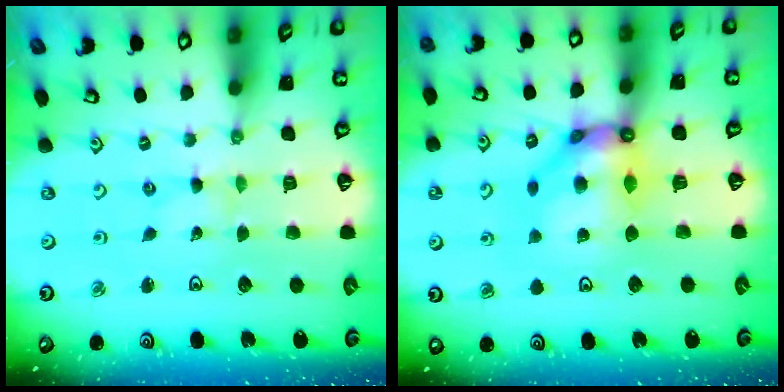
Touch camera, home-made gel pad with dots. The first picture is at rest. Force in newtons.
{"total": 11.8, "press": 11.7, "slide": 1.3}